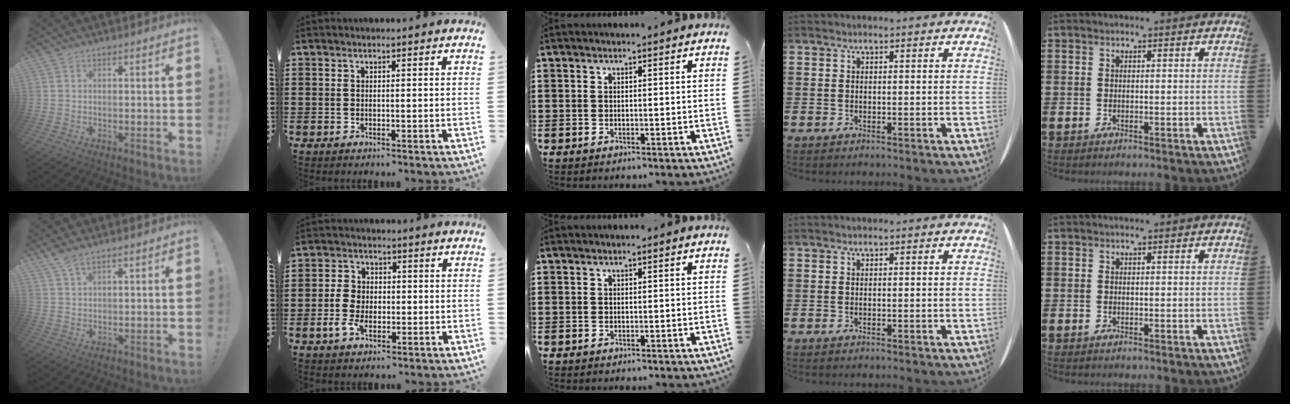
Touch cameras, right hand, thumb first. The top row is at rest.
{"thumb": {"total": 4.2, "force": [3.3, 0.6, 2.6], "torque": [-0.051, -0.018, 0.058]}, "index": {"total": 4.4, "force": [-0.9, 3.3, 2.7], "torque": [-0.070, 0.005, -0.020]}}